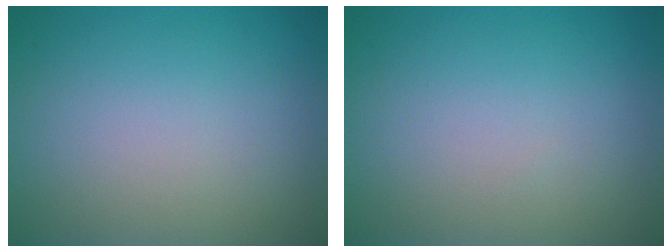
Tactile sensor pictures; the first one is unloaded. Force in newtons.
{"total": 0.0}